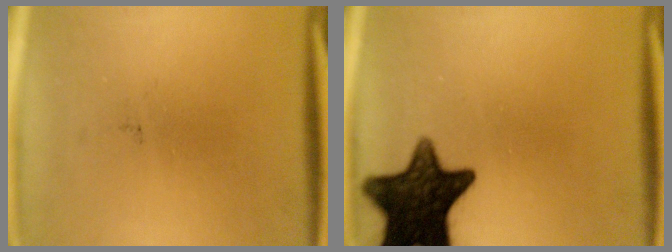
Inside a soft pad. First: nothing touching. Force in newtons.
{"total": 15.0}